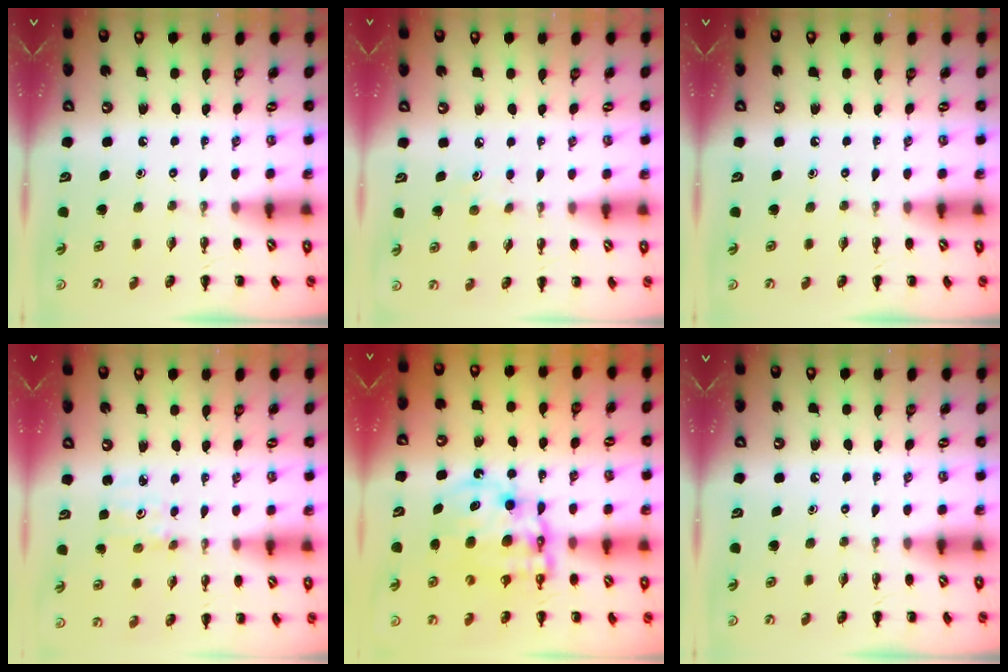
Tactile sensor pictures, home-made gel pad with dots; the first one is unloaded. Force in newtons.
{"total": 5.2, "press": 5.0, "slide": 1.5}
{"total": 0.0}
{"total": 2.4, "press": 2.3, "slide": 0.8}
{"total": 13.1, "press": 12.8, "slide": 2.9}
{"total": 0.0}